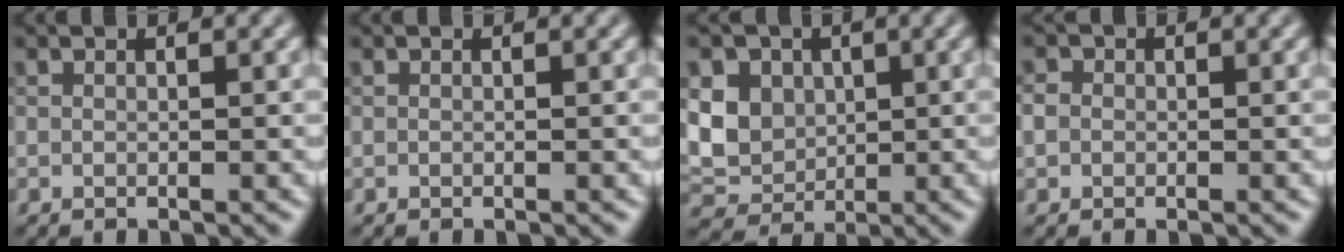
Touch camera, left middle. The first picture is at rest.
{"total": 0.0}
{"total": 5.6, "force": [1.2, 4.6, 3.0], "torque": [-0.068, 0.007, 0.016]}
{"total": 1.4, "force": [0.0, 1.3, 0.5], "torque": [-0.006, 0.003, -0.008]}